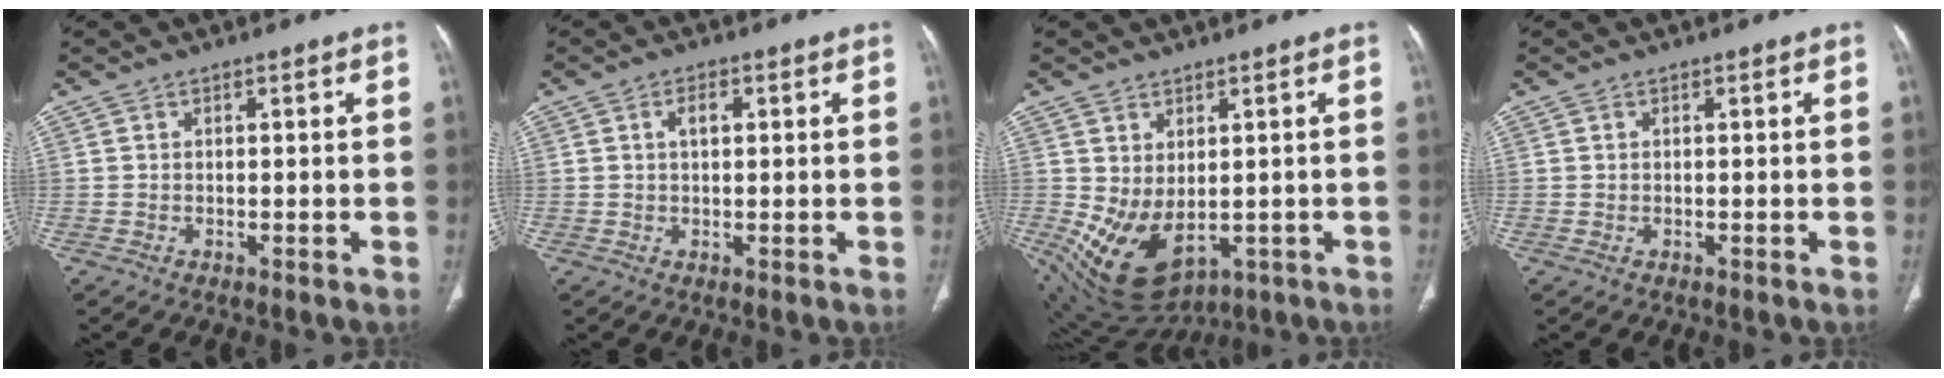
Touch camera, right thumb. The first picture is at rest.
{"total": 2.6, "force": [0.7, 1.4, 2.1], "torque": [-0.037, 0.005, 0.013]}
{"total": 11.6, "force": [-1.5, 7.1, 9.0], "torque": [-0.151, -0.005, 0.010]}
{"total": 0.0}